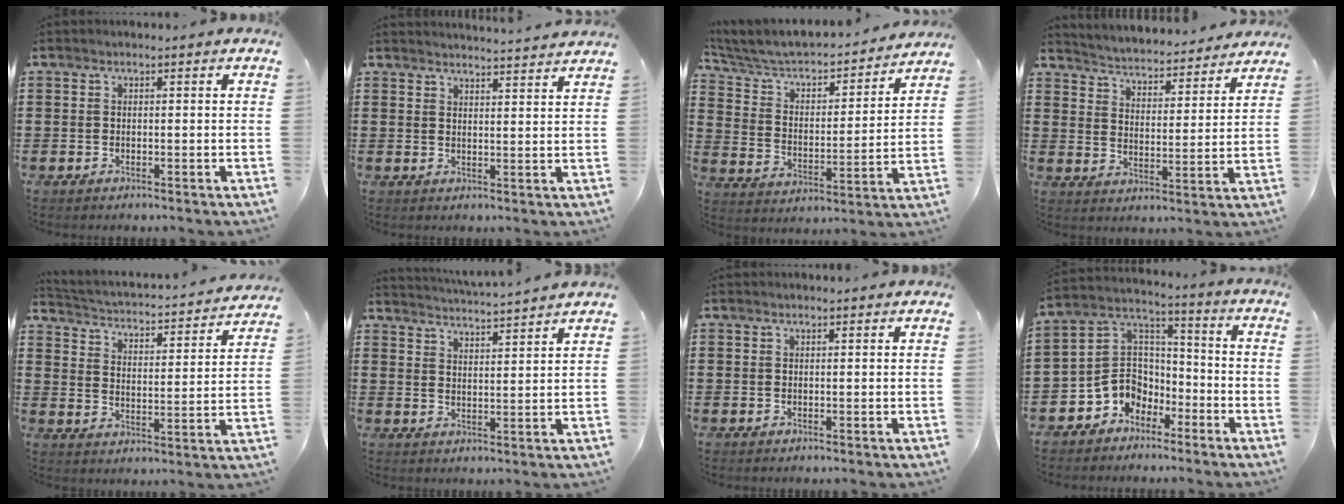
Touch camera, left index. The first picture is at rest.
{"total": 2.9, "force": [2.9, -0.6, 0.0], "torque": [-0.008, -0.018, 0.052]}
{"total": 4.8, "force": [4.2, 1.7, 1.4], "torque": [-0.053, -0.038, 0.064]}
{"total": 3.8, "force": [3.8, -0.3, -0.2], "torque": [-0.020, -0.039, 0.058]}
{"total": 1.8, "force": [1.7, 0.0, 0.3], "torque": [-0.026, -0.028, 0.016]}
{"total": 3.7, "force": [3.6, -0.9, 0.1], "torque": [-0.018, -0.025, 0.061]}
{"total": 0.5, "force": [0.5, -0.1, 0.3], "torque": [-0.006, -0.001, 0.010]}
{"total": 6.4, "force": [-3.3, 5.4, 0.8], "torque": [-0.049, 0.001, -0.070]}